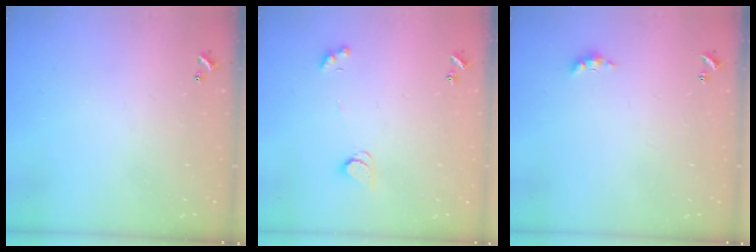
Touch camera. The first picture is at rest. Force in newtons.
{"total": 2.2, "press": 2.2, "slide": 0.4}
{"total": 2.8, "press": 2.7, "slide": 0.7}